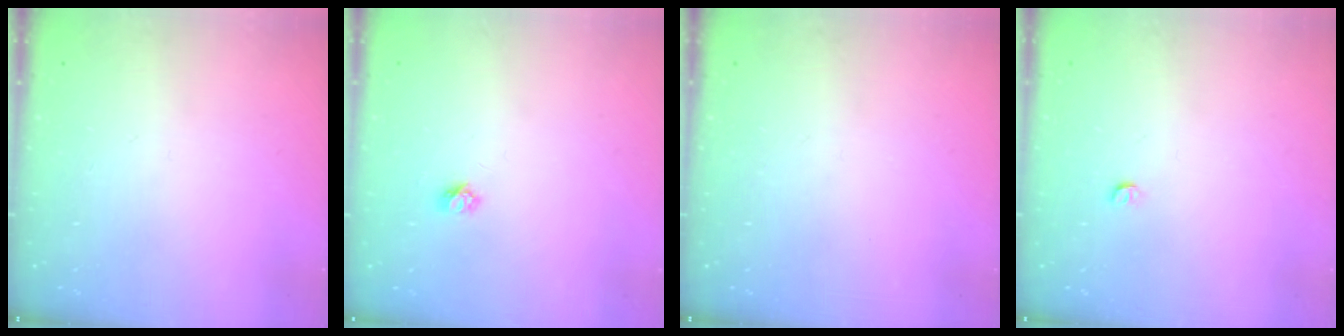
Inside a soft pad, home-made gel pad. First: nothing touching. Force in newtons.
{"total": 3.7, "press": 3.7, "slide": 0.4}
{"total": 0.0}
{"total": 3.2, "press": 3.2, "slide": 0.4}